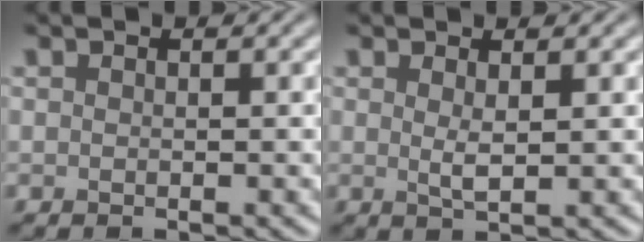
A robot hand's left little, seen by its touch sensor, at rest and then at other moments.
{"total": 1.3, "force": [0.6, 0.2, 1.2], "torque": [-0.024, -0.003, 0.011]}